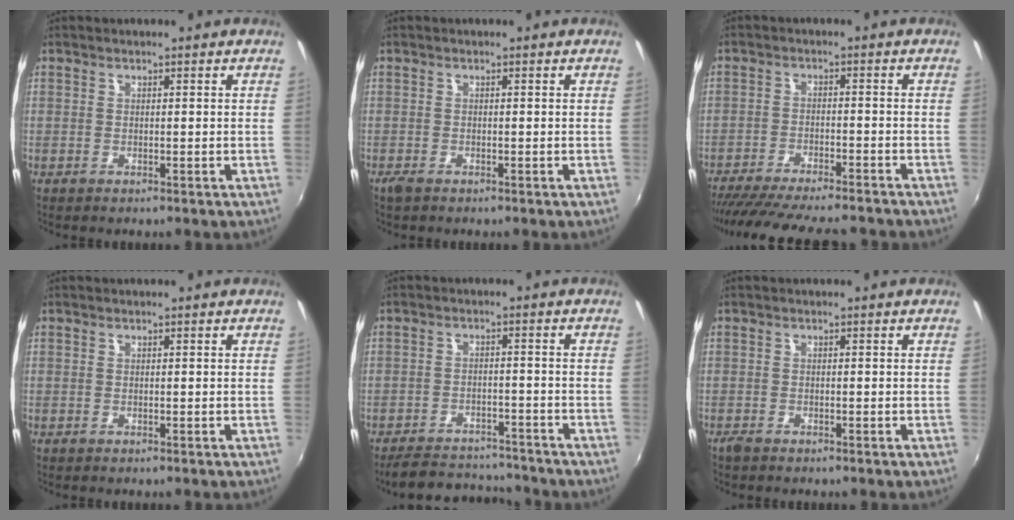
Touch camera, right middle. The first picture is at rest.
{"total": 1.4, "force": [-1.1, 0.5, 0.7], "torque": [-0.016, -0.006, -0.022]}
{"total": 18.2, "force": [-16.0, 3.1, 8.2], "torque": [-0.159, -0.025, -0.240]}
{"total": 0.0}
{"total": 11.0, "force": [-10.2, 2.9, 2.9], "torque": [-0.079, 0.009, -0.146]}
{"total": 1.1, "force": [-1.0, 0.3, 0.4], "torque": [-0.010, -0.005, -0.021]}